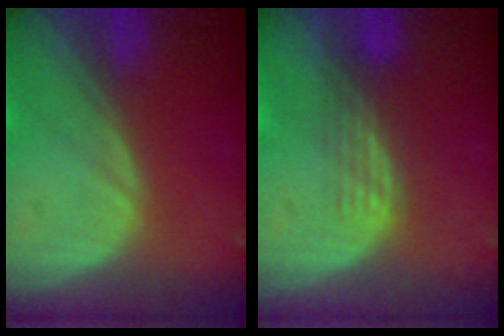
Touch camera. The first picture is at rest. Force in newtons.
{"total": 3.0, "press": 2.7, "slide": 1.3}